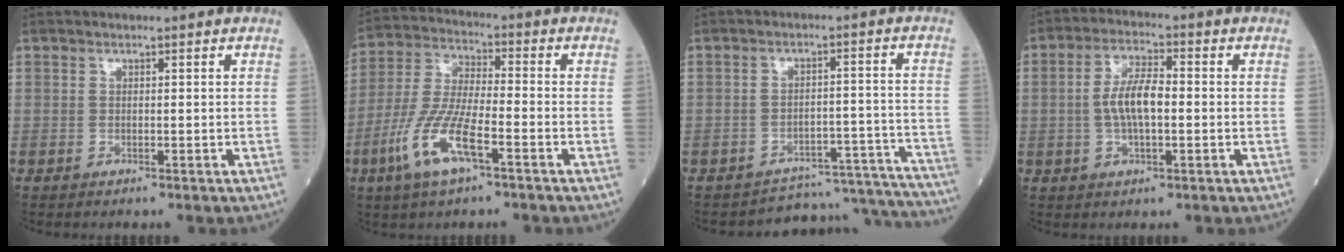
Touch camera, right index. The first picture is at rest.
{"total": 11.2, "force": [-5.1, 2.4, 9.7], "torque": [-0.211, -0.010, -0.100]}
{"total": 14.9, "force": [-14.8, 1.3, -0.4], "torque": [0.032, 0.049, -0.184]}
{"total": 6.8, "force": [-0.4, 2.1, 6.4], "torque": [-0.131, 0.009, -0.011]}